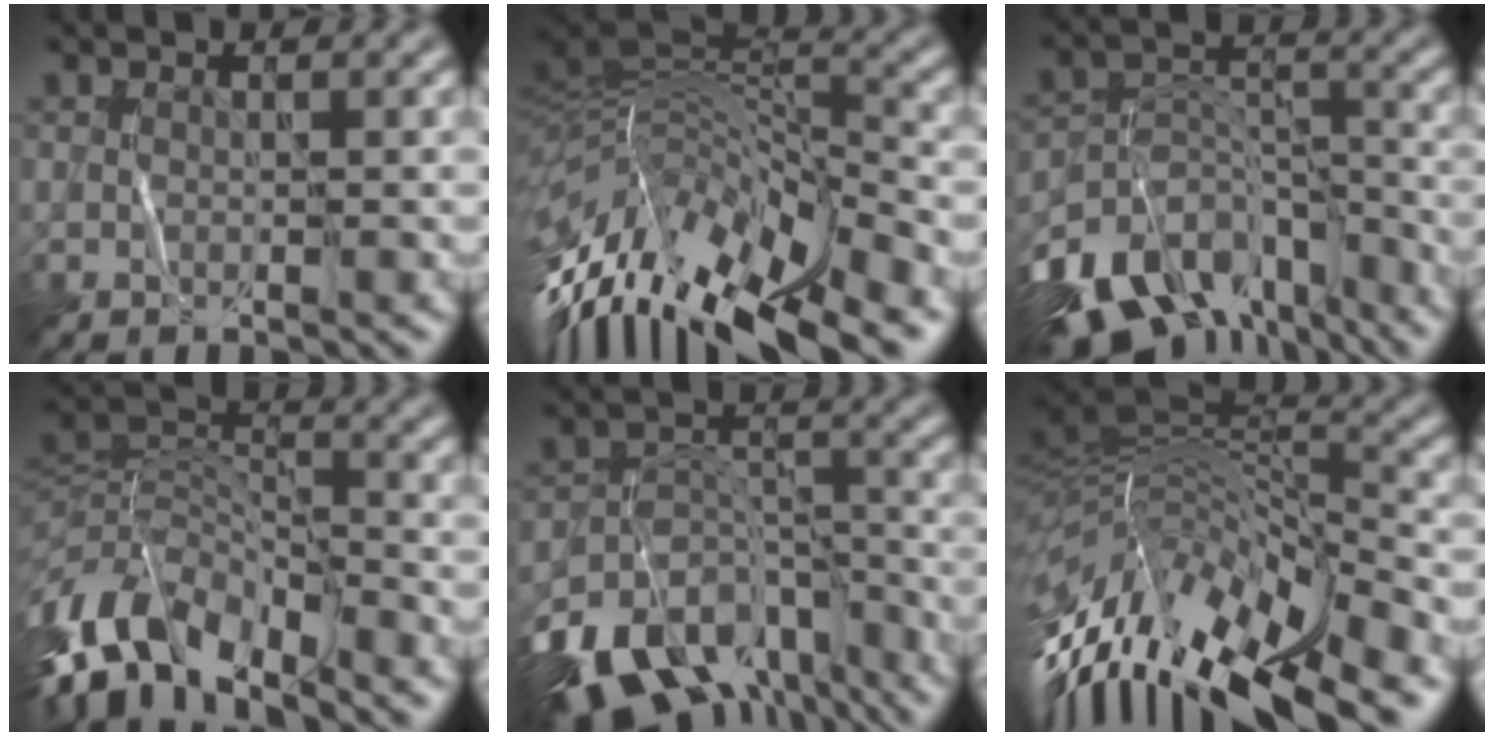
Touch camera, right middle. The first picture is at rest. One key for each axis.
{"total": 13.4, "fx": -6.2, "fy": 5.0, "fz": 10.9, "tx": -0.216, "ty": 0.016, "tz": -0.098}
{"total": 11.9, "fx": -9.5, "fy": 5.5, "fz": 4.7, "tx": -0.098, "ty": 0.005, "tz": -0.154}
{"total": 10.3, "fx": -7.3, "fy": 4.1, "fz": 6.0, "tx": -0.116, "ty": -0.006, "tz": -0.142}
{"total": 13.4, "fx": -10.7, "fy": 6.5, "fz": 5.0, "tx": -0.105, "ty": -0.003, "tz": -0.155}
{"total": 14.0, "fx": -5.2, "fy": 5.0, "fz": 12.0, "tx": -0.231, "ty": 0.019, "tz": -0.074}